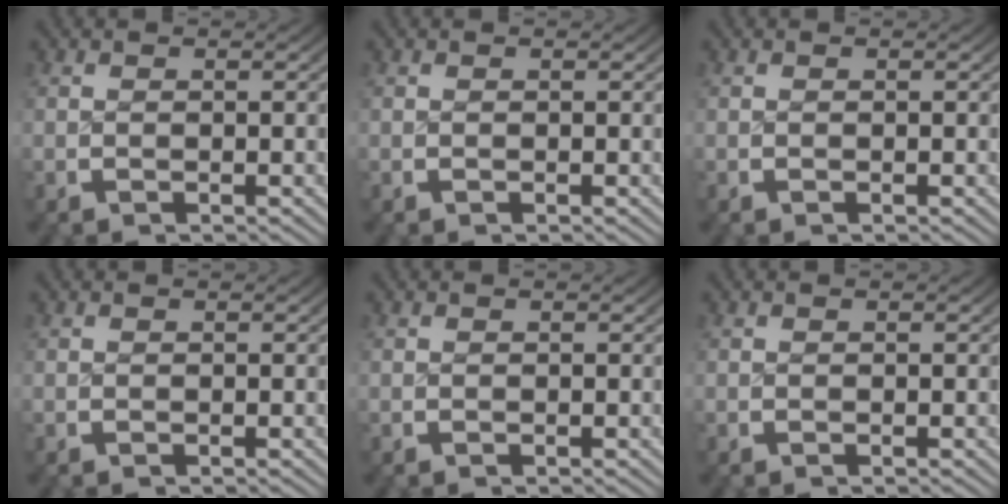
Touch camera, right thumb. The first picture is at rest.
{"total": 0.0}
{"total": 0.0}
{"total": 0.0}
{"total": 0.0}
{"total": 0.0}